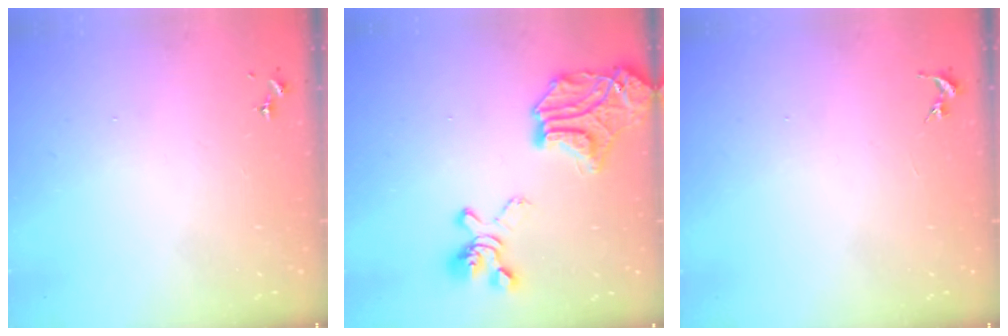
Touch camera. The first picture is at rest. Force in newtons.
{"total": 25.0, "press": 24.9, "slide": 2.6}
{"total": 0.0}